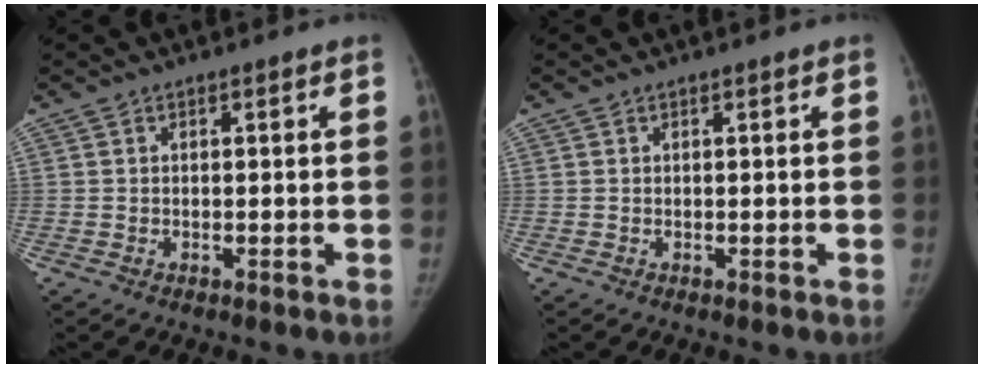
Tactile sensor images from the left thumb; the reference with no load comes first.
{"total": 0.0}